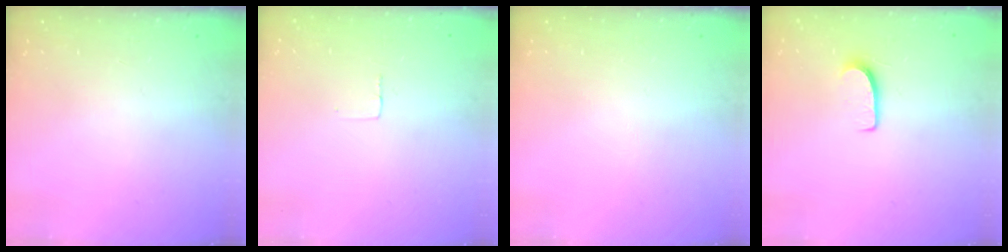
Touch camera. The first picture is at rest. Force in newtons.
{"total": 2.4, "press": 2.4, "slide": 0.1}
{"total": 0.0}
{"total": 5.9, "press": 5.9, "slide": 0.4}